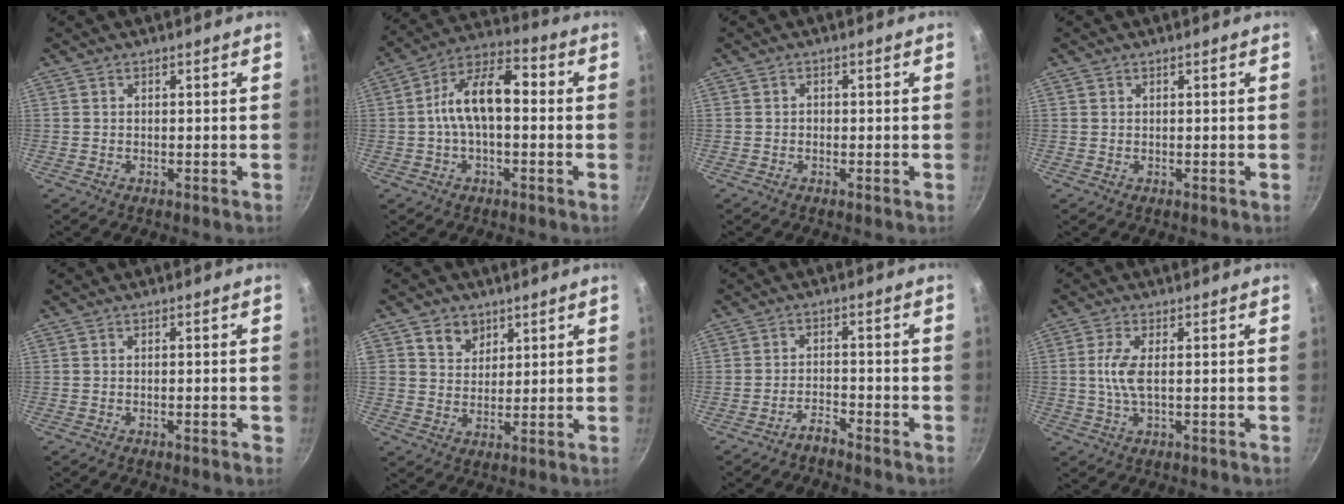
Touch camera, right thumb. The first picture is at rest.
{"total": 12.6, "force": [-0.1, 6.6, 10.7], "torque": [-0.167, 0.045, -0.018]}
{"total": 0.9, "force": [-0.1, 0.8, 0.4], "torque": [-0.005, 0.004, -0.003]}
{"total": 0.0}
{"total": 1.0, "force": [-0.5, 0.2, 0.8], "torque": [-0.012, 0.003, -0.008]}
{"total": 5.8, "force": [3.1, 4.5, 1.9], "torque": [-0.004, -0.012, 0.054]}
{"total": 2.8, "force": [-2.6, 0.4, 0.9], "torque": [-0.013, 0.026, -0.048]}
{"total": 5.1, "force": [0.3, 1.8, 4.8], "torque": [-0.111, 0.002, 0.006]}